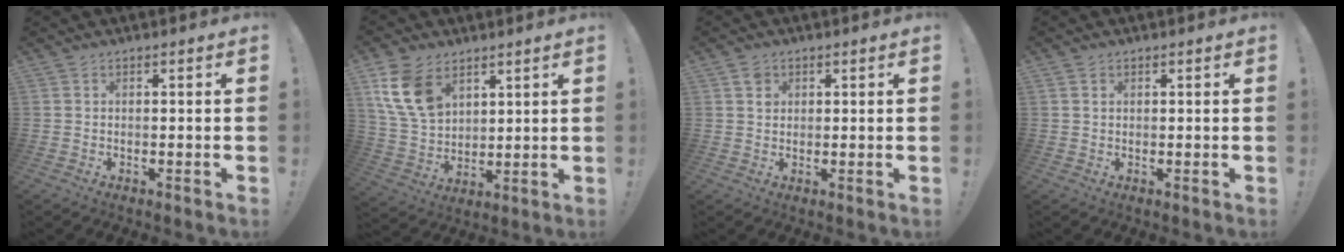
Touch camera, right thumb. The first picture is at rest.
{"total": 14.7, "force": [7.2, 10.0, 8.1], "torque": [-0.157, -0.025, 0.147]}
{"total": 2.6, "force": [1.2, 2.2, 0.8], "torque": [-0.008, -0.001, 0.022]}
{"total": 1.2, "force": [0.7, 0.9, 0.4], "torque": [-0.006, 0.001, 0.012]}